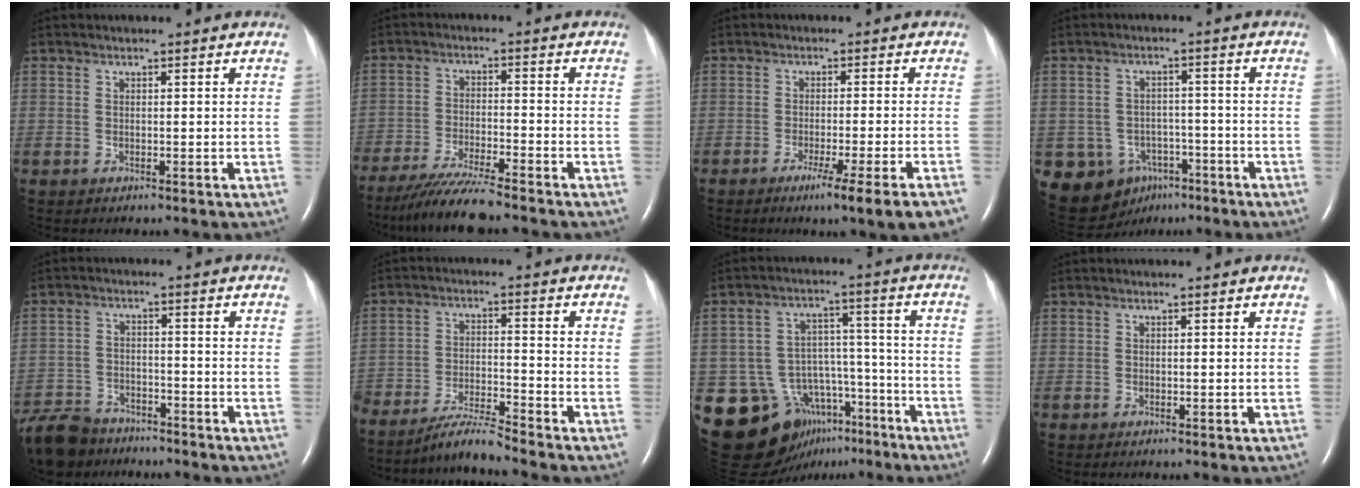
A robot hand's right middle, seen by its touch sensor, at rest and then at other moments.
{"total": 8.3, "force": [-7.2, -0.2, 4.1], "torque": [-0.072, -0.029, -0.128]}
{"total": 8.6, "force": [-5.5, -1.3, 6.6], "torque": [-0.083, -0.021, -0.078]}
{"total": 11.8, "force": [-5.9, 9.7, 3.3], "torque": [-0.074, 0.027, -0.074]}
{"total": 9.6, "force": [-8.1, 4.5, 2.6], "torque": [-0.066, -0.006, -0.138]}
{"total": 6.6, "force": [-6.1, -1.1, 2.1], "torque": [-0.036, -0.018, -0.112]}
{"total": 16.4, "force": [-9.6, 11.9, 5.8], "torque": [-0.092, 0.071, -0.130]}
{"total": 0.0}